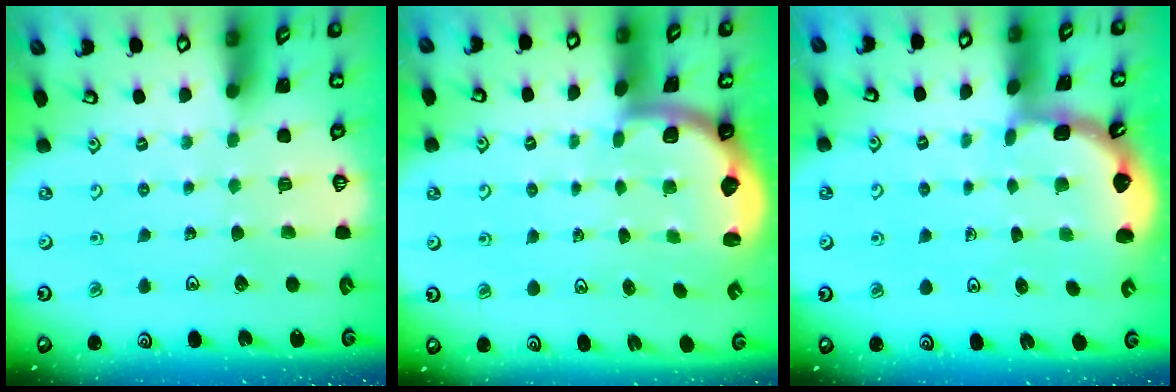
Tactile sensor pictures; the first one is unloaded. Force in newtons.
{"total": 1.9, "press": 1.8, "slide": 0.5}
{"total": 1.9, "press": 1.9, "slide": 0.2}